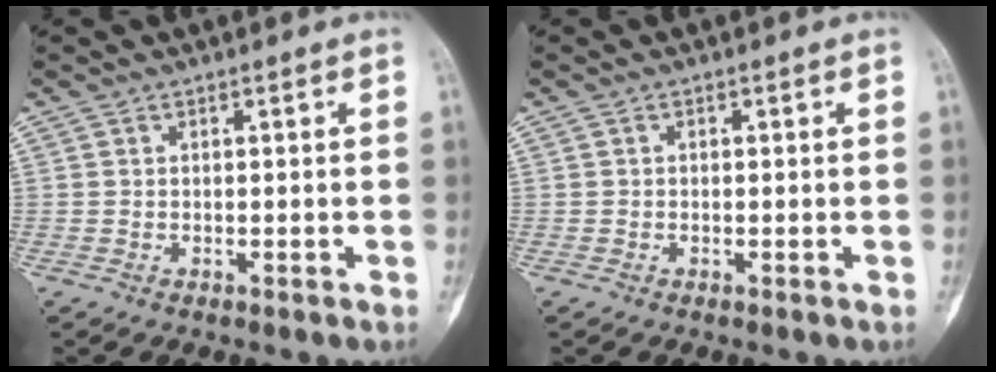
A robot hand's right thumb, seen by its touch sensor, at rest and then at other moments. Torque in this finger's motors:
{"motor_torque": [-0.47, -0.19, 0.00, -0.09, -0.02]}